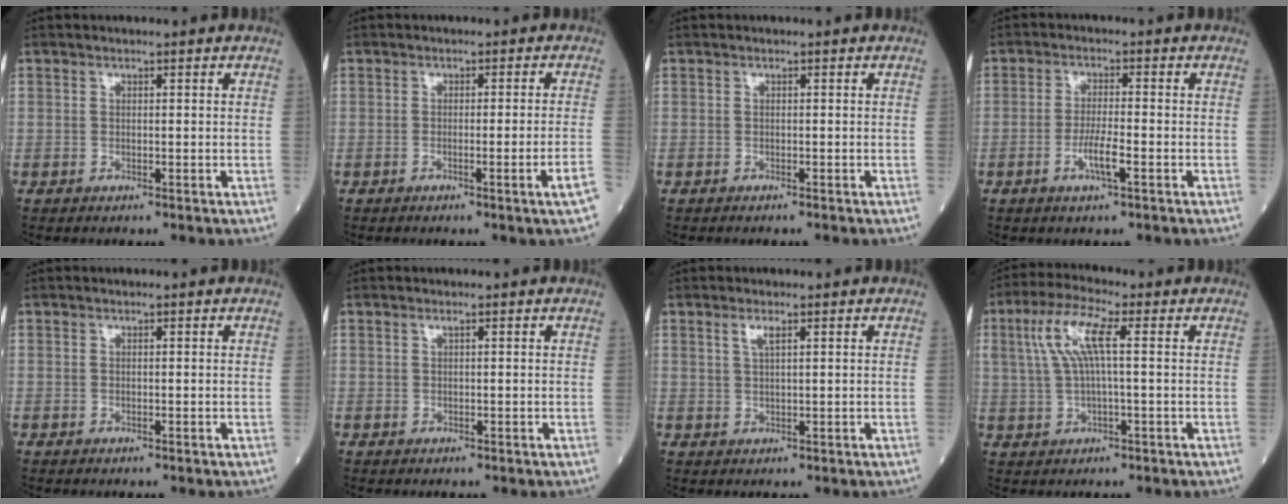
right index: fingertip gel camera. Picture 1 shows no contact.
{"total": 4.3, "force": [-2.2, -1.2, 3.6], "torque": [-0.049, -0.003, -0.033]}
{"total": 0.9, "force": [-0.8, 0.0, 0.4], "torque": [-0.005, 0.000, -0.011]}
{"total": 4.3, "force": [-1.7, 0.3, 3.9], "torque": [-0.076, -0.005, -0.034]}
{"total": 0.0}
{"total": 0.0}
{"total": 1.9, "force": [1.0, 0.2, 1.6], "torque": [-0.036, 0.001, 0.022]}
{"total": 7.6, "force": [1.8, 1.2, 7.3], "torque": [-0.161, 0.023, 0.035]}